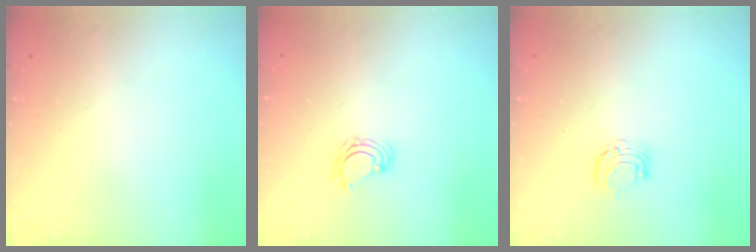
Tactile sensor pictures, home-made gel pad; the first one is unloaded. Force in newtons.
{"total": 2.8, "press": 2.8, "slide": 0.3}
{"total": 5.8, "press": 5.8, "slide": 0.6}